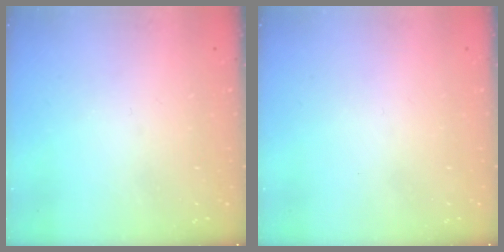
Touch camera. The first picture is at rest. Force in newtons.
{"total": 1.7, "press": 1.7, "slide": 0.1}